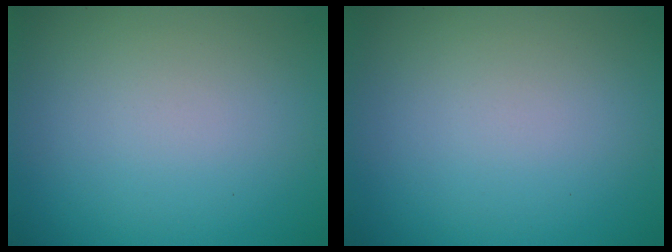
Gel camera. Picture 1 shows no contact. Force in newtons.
{"total": 0.0}